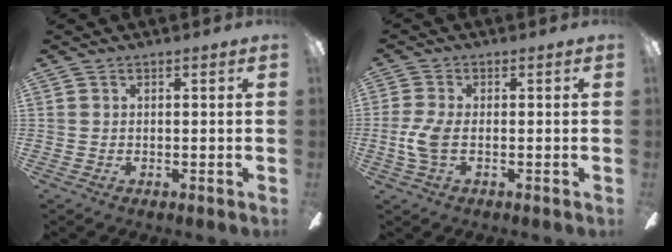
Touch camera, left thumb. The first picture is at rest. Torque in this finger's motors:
{"motor_torque": [-0.07, 0.11, 0.05, -0.03, 0.02]}